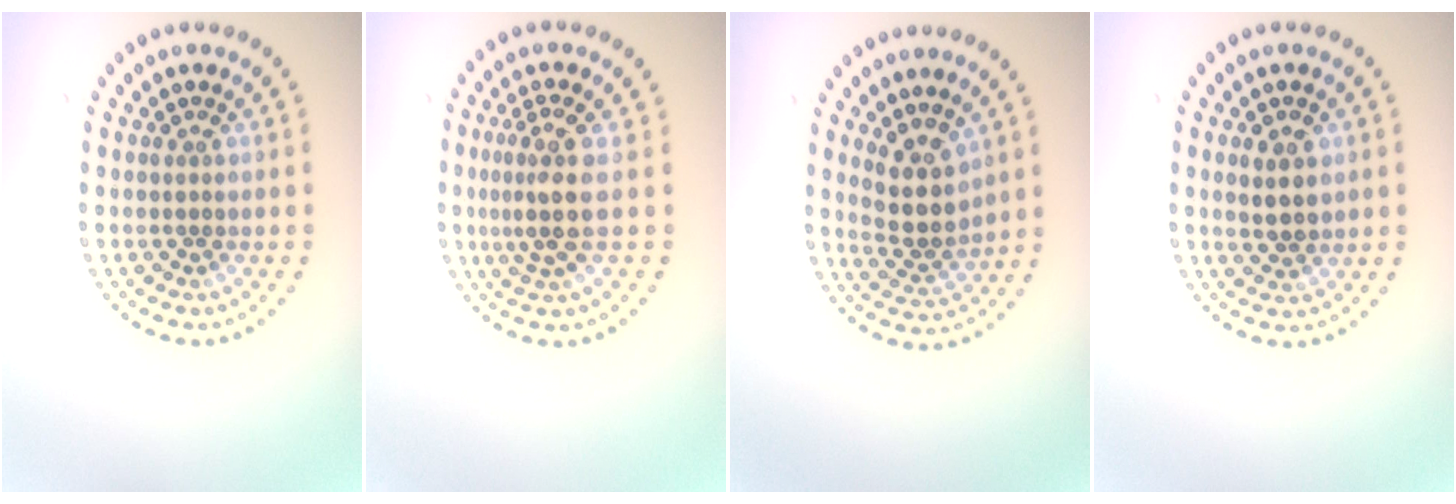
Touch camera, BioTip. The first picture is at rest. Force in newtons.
{"total": 3.2, "press": 2.6, "slide": 1.9}
{"total": 3.9, "press": 3.6, "slide": 1.4}
{"total": 2.6, "press": 2.6, "slide": 0.3}